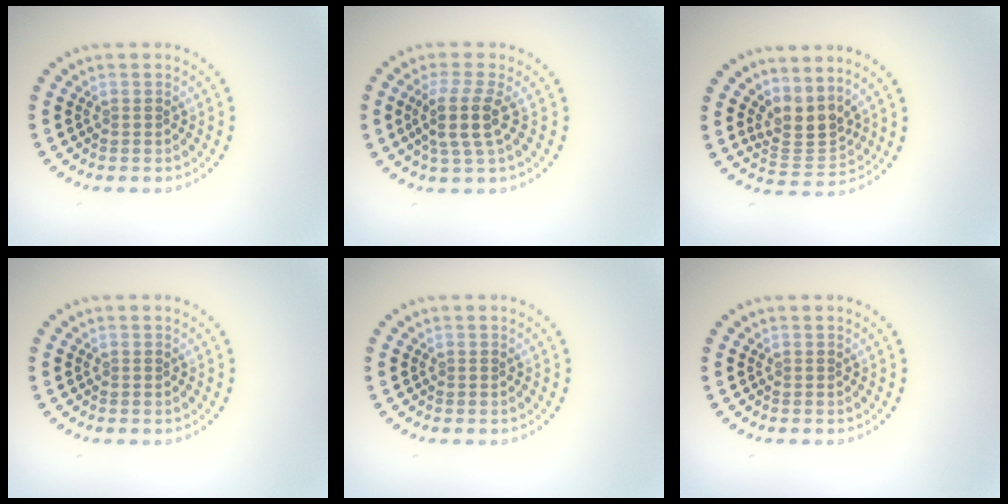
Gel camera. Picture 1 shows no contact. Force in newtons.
{"total": 3.4, "press": 2.8, "slide": 2.0}
{"total": 3.2, "press": 2.3, "slide": 2.1}
{"total": 0.0}
{"total": 0.0}
{"total": 0.0}